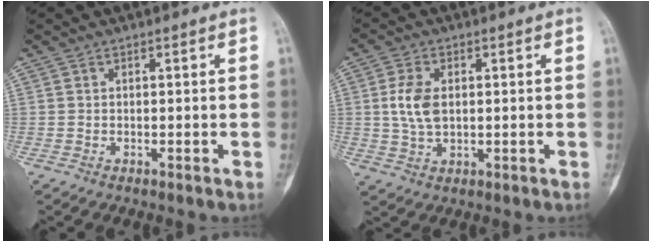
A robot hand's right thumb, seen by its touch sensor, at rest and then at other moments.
{"total": 6.6, "force": [0.8, 4.0, 5.2], "torque": [-0.106, 0.000, 0.018]}